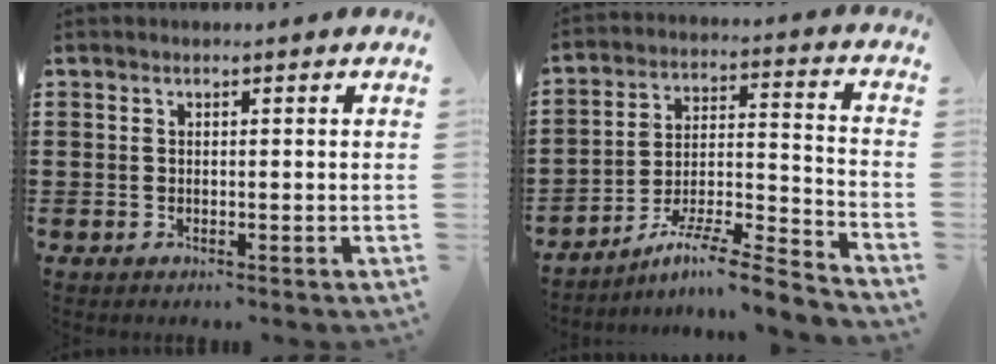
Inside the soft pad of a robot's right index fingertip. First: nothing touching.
{"total": 8.2, "force": [-6.7, 0.2, 4.7], "torque": [-0.073, 0.000, -0.130]}